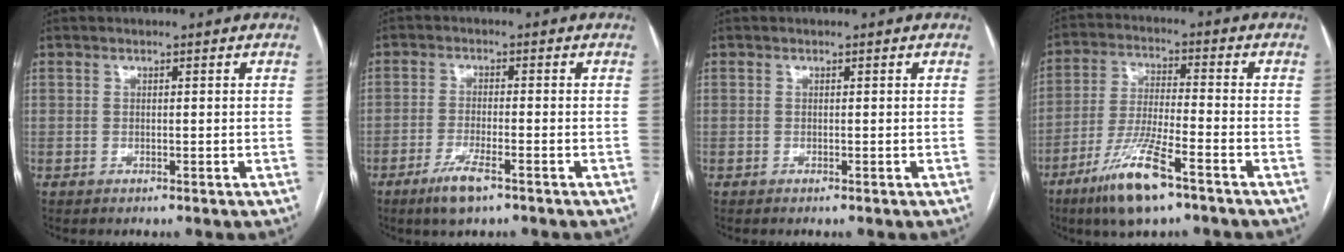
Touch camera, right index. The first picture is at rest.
{"total": 5.1, "force": [-3.3, 0.8, 3.8], "torque": [-0.081, -0.008, -0.057]}
{"total": 0.0}
{"total": 11.4, "force": [-7.1, 1.4, 8.8], "torque": [-0.179, -0.025, -0.130]}